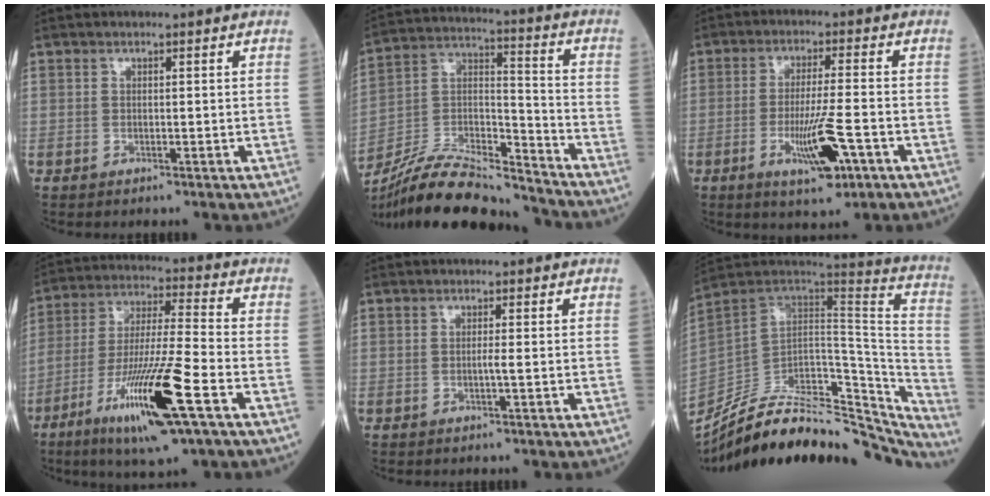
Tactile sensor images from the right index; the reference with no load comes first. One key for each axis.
{"total": 18.6, "fx": -17.3, "fy": 1.9, "fz": 6.5, "tx": -0.134, "ty": 0.009, "tz": -0.310}
{"total": 8.5, "fx": -3.4, "fy": 0.8, "fz": 7.7, "tx": -0.137, "ty": -0.015, "tz": -0.054}
{"total": 17.4, "fx": -8.1, "fy": 0.9, "fz": 15.4, "tx": -0.307, "ty": -0.030, "tz": -0.145}
{"total": 0.8, "fx": -0.3, "fy": -0.3, "fz": 0.7, "tx": -0.007, "ty": 0.001, "tz": -0.007}
{"total": 36.3, "fx": -31.3, "fy": 10.5, "fz": 15.1, "tx": -0.208, "ty": -0.018, "tz": -0.427}